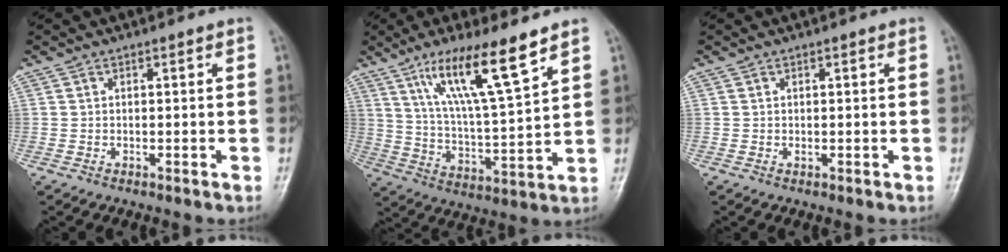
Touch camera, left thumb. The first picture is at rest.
{"total": 14.8, "force": [9.1, 1.9, 11.5], "torque": [-0.205, -0.045, 0.175]}
{"total": 0.8, "force": [0.1, 0.3, 0.7], "torque": [-0.012, 0.004, 0.005]}